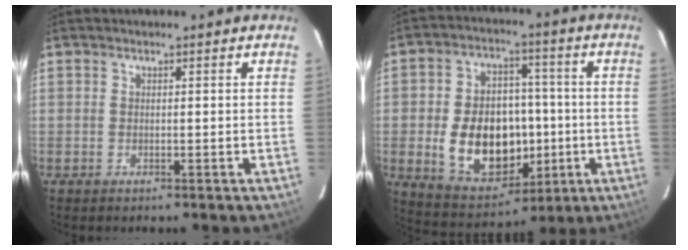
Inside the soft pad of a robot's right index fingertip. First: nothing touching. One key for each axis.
{"total": 17.5, "fx": -2.7, "fy": 12.1, "fz": 12.3, "tx": -0.251, "ty": 0.016, "tz": -0.017}